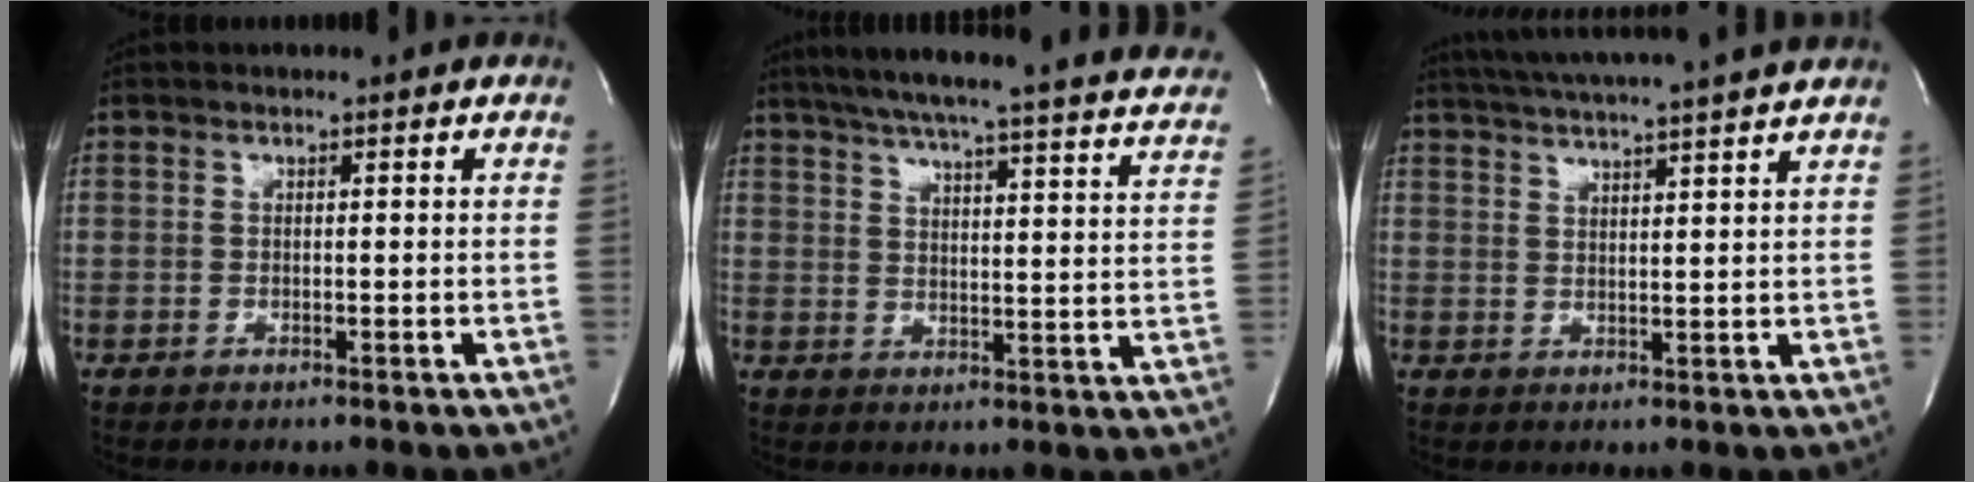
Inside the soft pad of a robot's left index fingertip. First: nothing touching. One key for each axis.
{"total": 31.2, "fx": 27.9, "fy": 1.9, "fz": 13.9, "tx": -0.213, "ty": -0.062, "tz": 0.333}
{"total": 14.3, "fx": 12.6, "fy": -1.3, "fz": 6.6, "tx": -0.121, "ty": 0.001, "tz": 0.172}